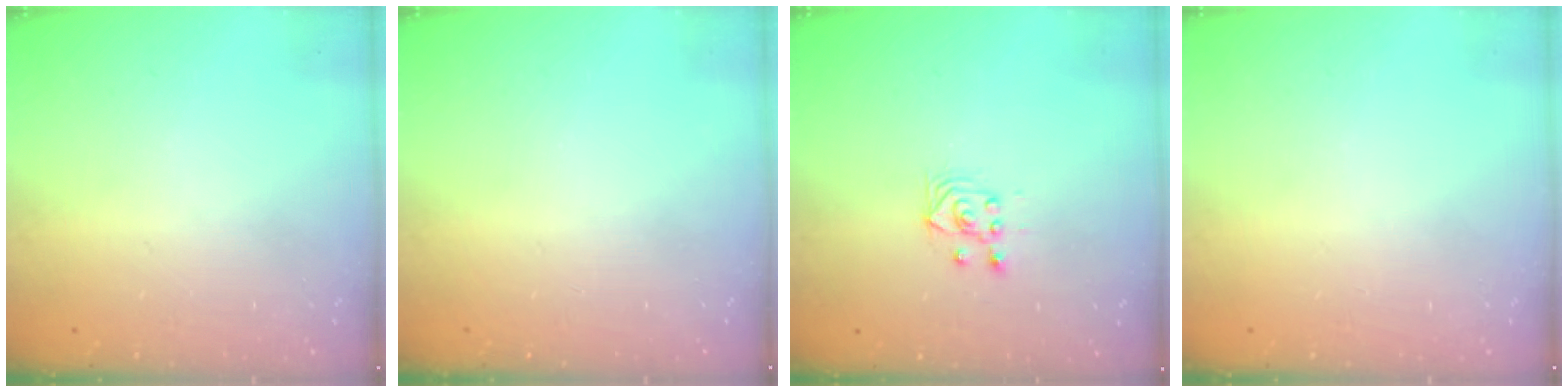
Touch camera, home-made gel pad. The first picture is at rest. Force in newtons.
{"total": 0.0}
{"total": 3.6, "press": 3.3, "slide": 1.5}
{"total": 0.0}